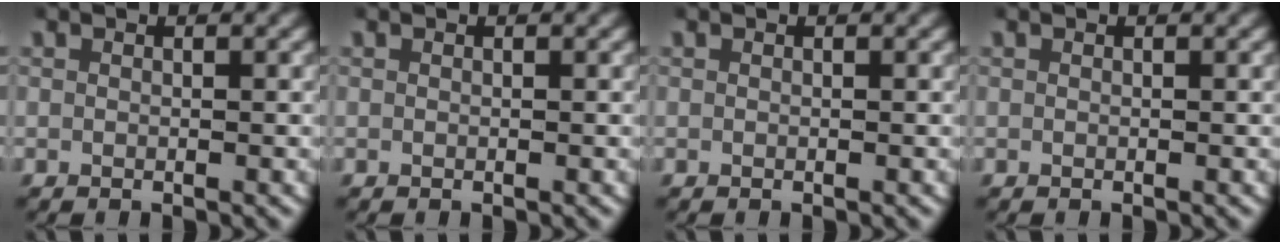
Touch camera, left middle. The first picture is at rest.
{"total": 0.0}
{"total": 0.0}
{"total": 0.0}